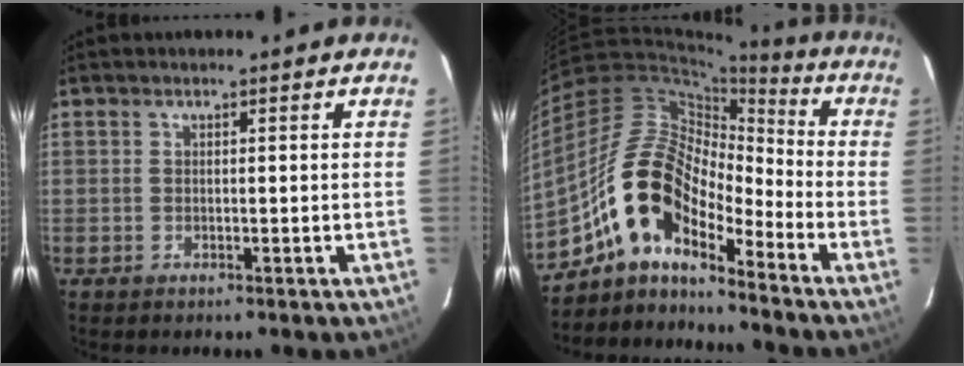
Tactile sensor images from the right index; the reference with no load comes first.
{"total": 14.2, "force": [-10.1, 5.9, 8.1], "torque": [-0.135, 0.015, -0.207]}